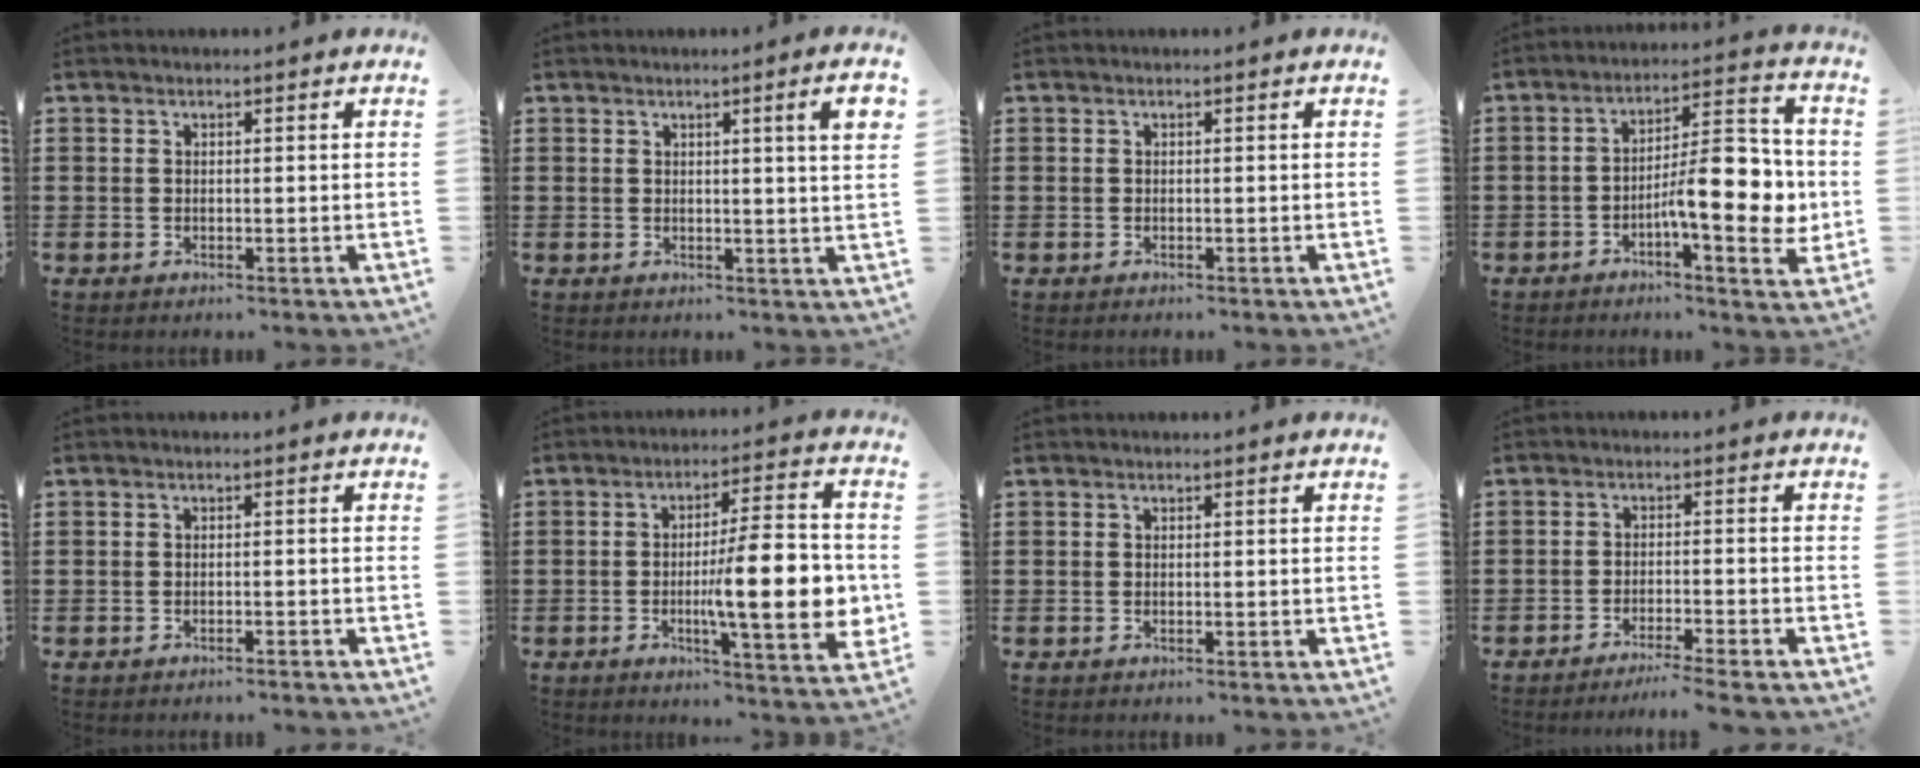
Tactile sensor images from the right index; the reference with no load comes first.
{"total": 4.1, "force": [1.6, -0.2, 3.7], "torque": [-0.064, -0.007, 0.022]}
{"total": 0.0}
{"total": 11.9, "force": [-1.9, 3.8, 11.1], "torque": [-0.146, -0.006, -0.035]}
{"total": 0.9, "force": [-0.9, 0.0, 0.1], "torque": [-0.004, 0.000, -0.019]}
{"total": 13.8, "force": [-1.8, 3.2, 13.3], "torque": [-0.187, -0.016, -0.036]}
{"total": 0.0}
{"total": 3.0, "force": [-2.8, -0.6, 0.9], "torque": [-0.017, -0.004, -0.057]}